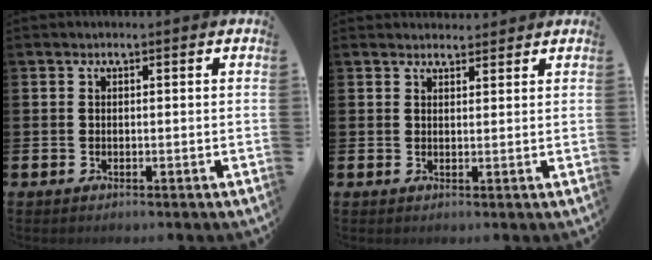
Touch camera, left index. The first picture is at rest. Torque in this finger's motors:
{"motor_torque": [0.94, -1.03, 0.13, 0.01]}